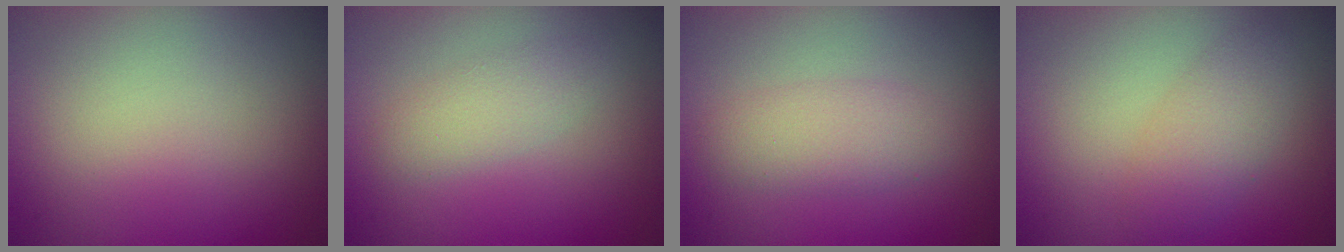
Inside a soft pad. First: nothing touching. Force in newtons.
{"total": 2.1, "press": 2.1, "slide": 0.1}
{"total": 2.7, "press": 2.7, "slide": 0.1}
{"total": 2.9, "press": 2.9, "slide": 0.2}